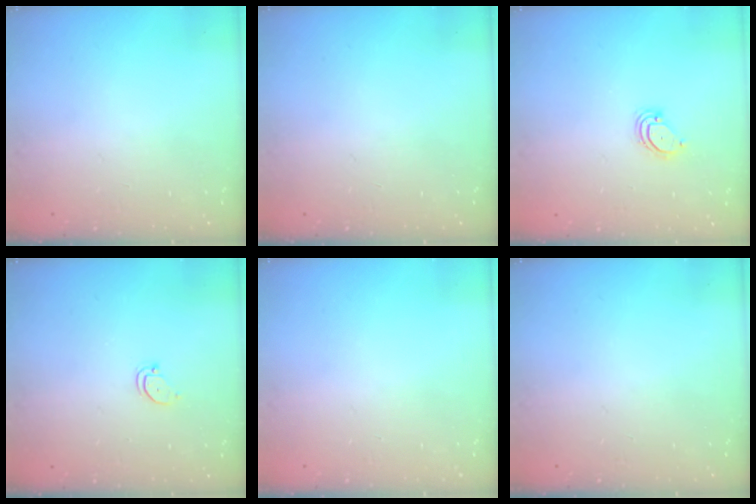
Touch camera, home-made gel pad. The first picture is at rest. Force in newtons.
{"total": 0.0}
{"total": 3.5, "press": 3.5, "slide": 0.3}
{"total": 2.4, "press": 2.4, "slide": 0.2}
{"total": 0.0}
{"total": 0.0}